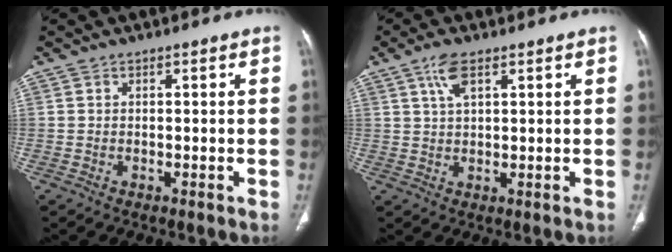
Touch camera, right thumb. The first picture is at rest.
{"total": 4.6, "force": [2.4, 1.7, 3.6], "torque": [-0.072, -0.004, 0.050]}